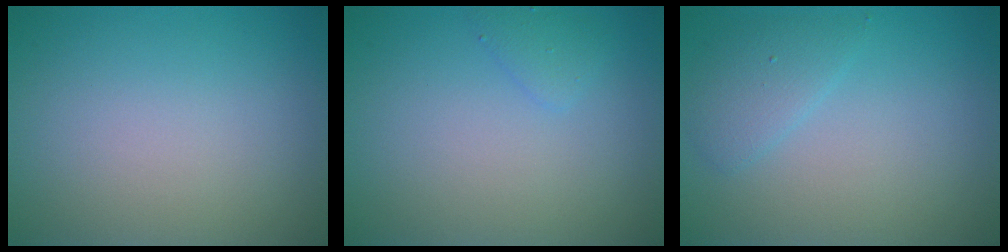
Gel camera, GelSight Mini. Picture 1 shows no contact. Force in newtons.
{"total": 1.1, "press": 1.1, "slide": 0.0}
{"total": 1.9, "press": 1.9, "slide": 0.2}